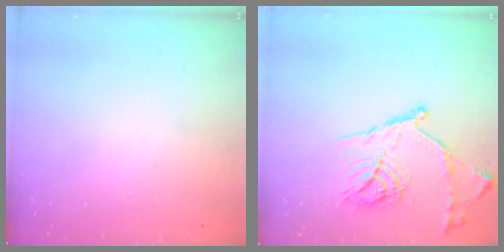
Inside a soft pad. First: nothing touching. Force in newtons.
{"total": 18.4, "press": 18.4, "slide": 1.3}